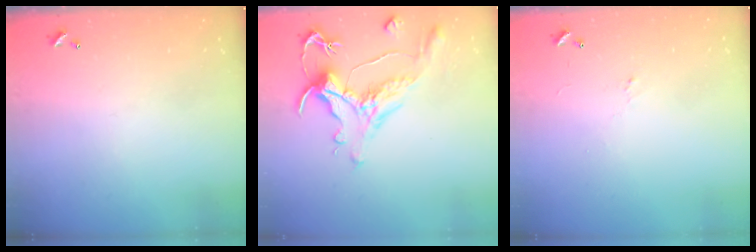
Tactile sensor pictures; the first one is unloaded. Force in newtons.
{"total": 1.5, "press": 0.4, "slide": 1.5}
{"total": 0.7, "press": 0.4, "slide": 0.6}